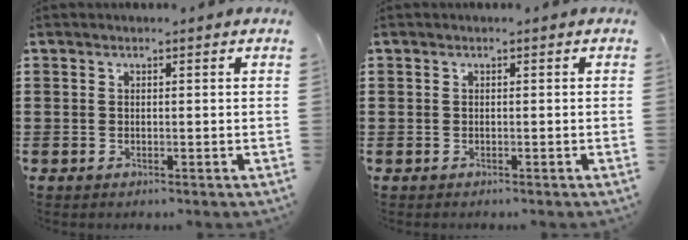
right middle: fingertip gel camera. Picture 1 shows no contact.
{"total": 0.0}